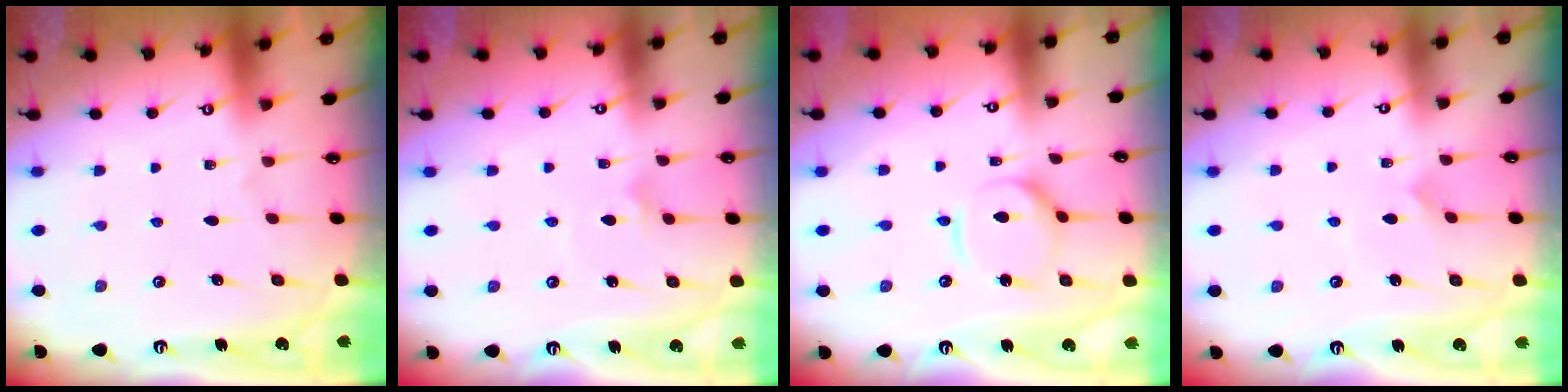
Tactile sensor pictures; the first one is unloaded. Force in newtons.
{"total": 2.7, "press": 2.7, "slide": 0.5}
{"total": 7.2, "press": 7.2, "slide": 0.7}
{"total": 2.8, "press": 2.8, "slide": 0.3}